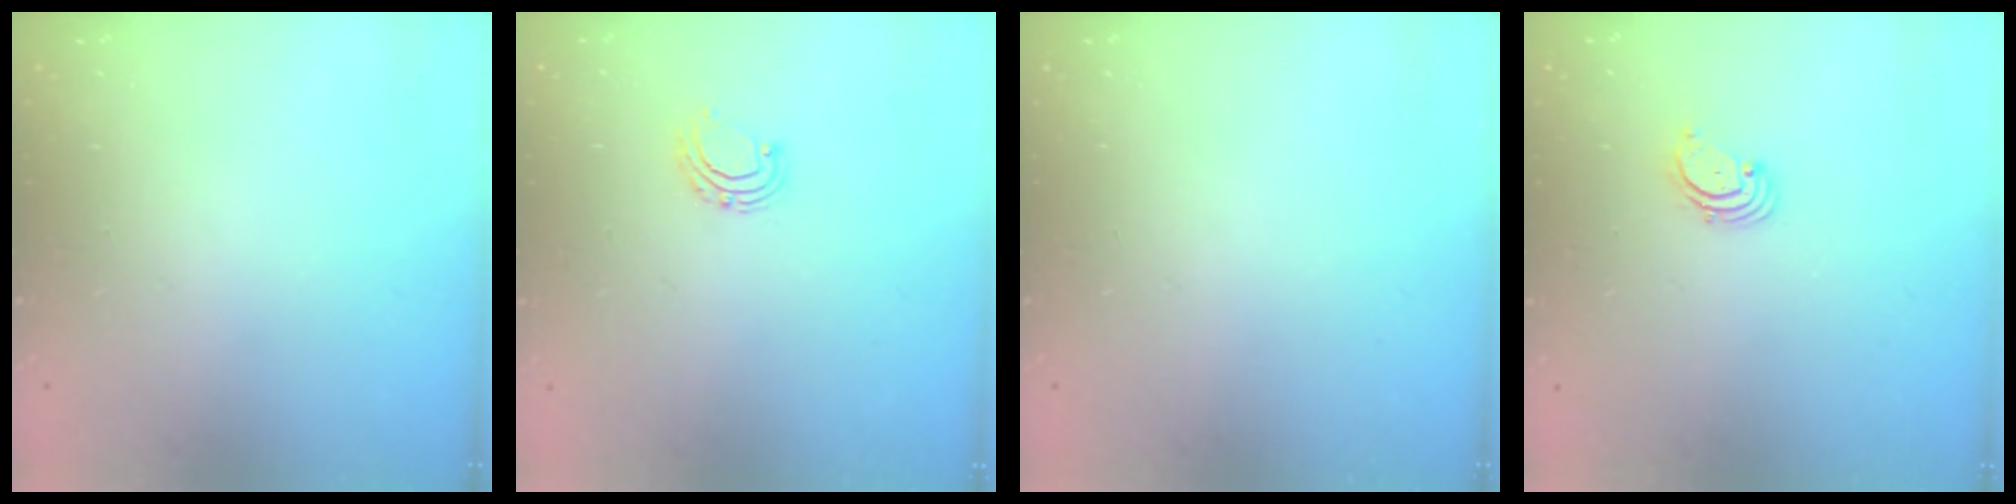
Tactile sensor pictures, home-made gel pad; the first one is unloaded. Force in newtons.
{"total": 5.2, "press": 5.2, "slide": 0.6}
{"total": 0.0}
{"total": 1.7, "press": 1.6, "slide": 0.2}